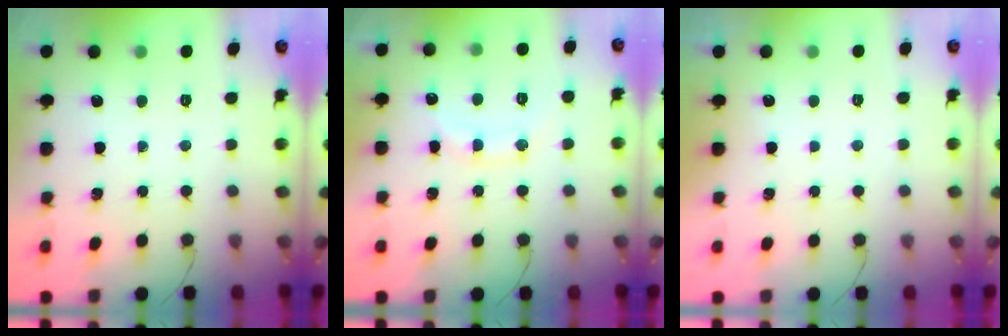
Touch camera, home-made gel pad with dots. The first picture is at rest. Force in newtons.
{"total": 10.9, "press": 10.8, "slide": 0.9}
{"total": 2.9, "press": 2.9, "slide": 0.1}